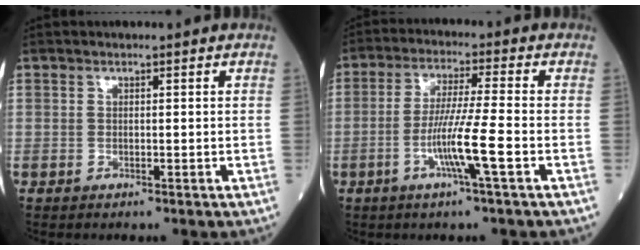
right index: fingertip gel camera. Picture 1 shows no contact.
{"total": 8.1, "force": [-2.9, -0.9, 7.5], "torque": [-0.142, -0.009, -0.058]}